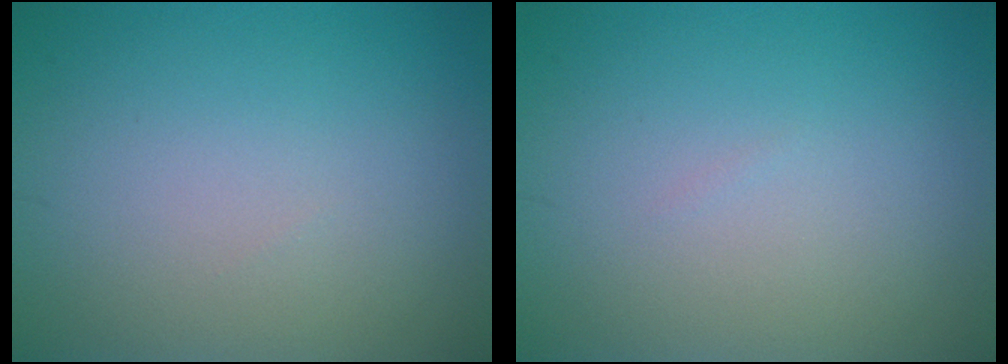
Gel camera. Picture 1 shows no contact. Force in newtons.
{"total": 0.0}